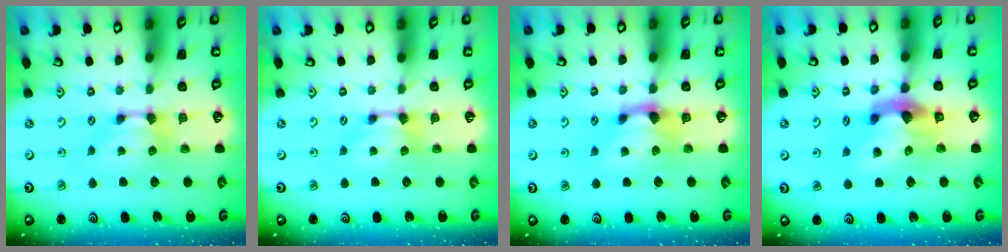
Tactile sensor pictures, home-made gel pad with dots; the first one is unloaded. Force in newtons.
{"total": 0.0}
{"total": 1.2, "press": 0.5, "slide": 1.1}
{"total": 6.3, "press": 5.9, "slide": 2.2}